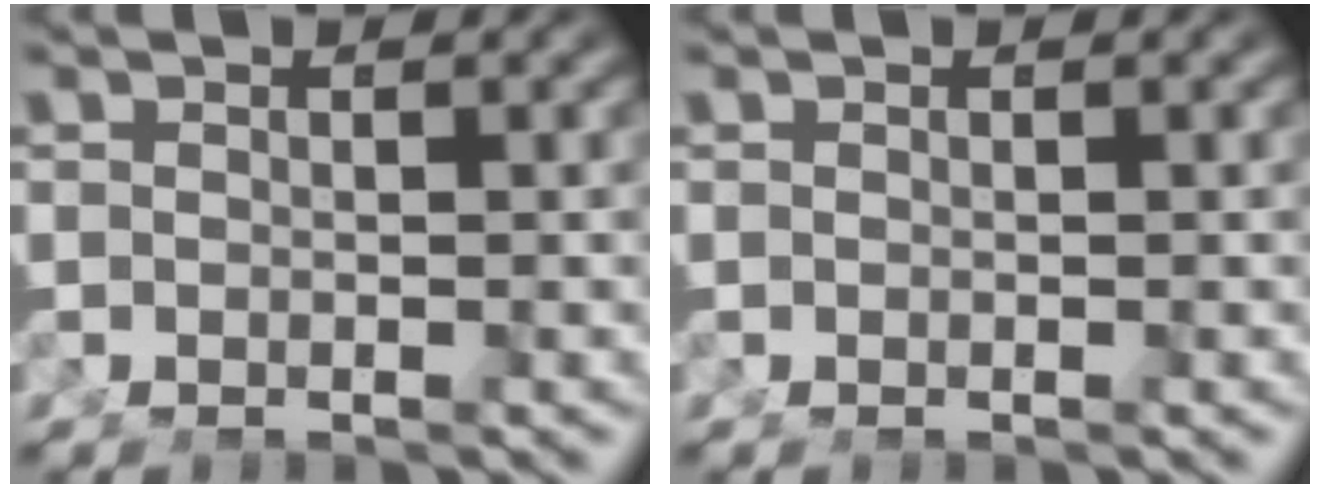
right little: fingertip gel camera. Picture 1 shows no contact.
{"total": 0.0}